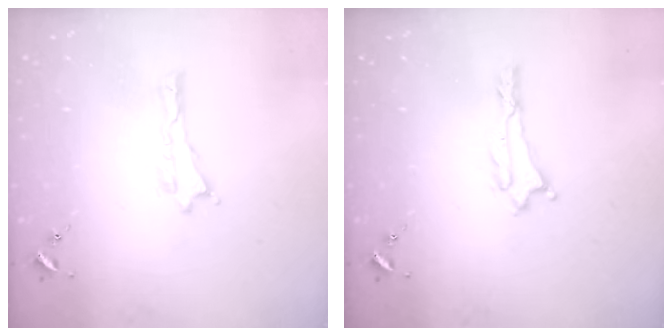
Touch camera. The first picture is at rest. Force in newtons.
{"total": 0.0}